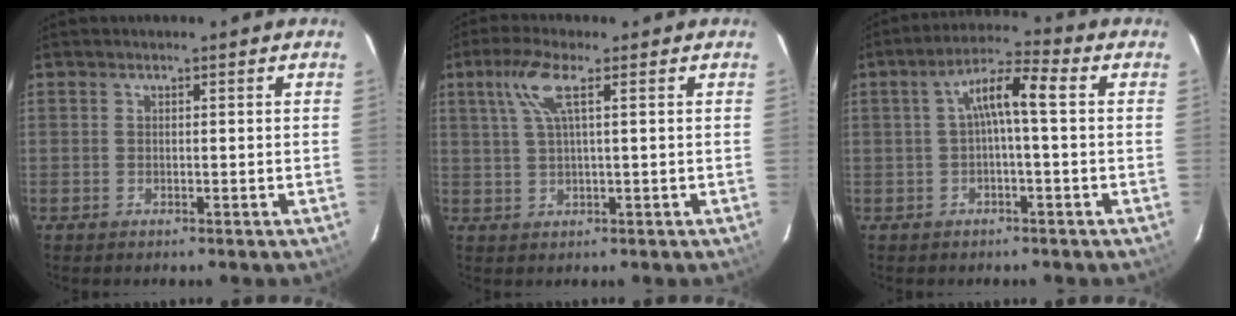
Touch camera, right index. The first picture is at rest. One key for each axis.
{"total": 5.6, "fx": 2.2, "fy": 0.5, "fz": 5.1, "tx": -0.105, "ty": 0.008, "tz": 0.048}
{"total": 6.3, "fx": 0.2, "fy": 1.1, "fz": 6.2, "tx": -0.122, "ty": 0.022, "tz": 0.003}